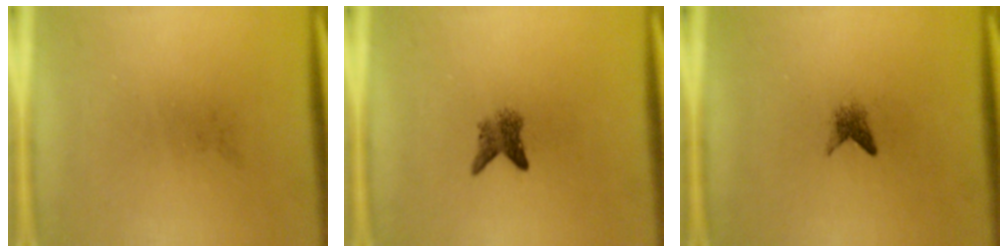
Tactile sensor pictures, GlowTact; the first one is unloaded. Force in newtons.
{"total": 2.6}
{"total": 1.5}